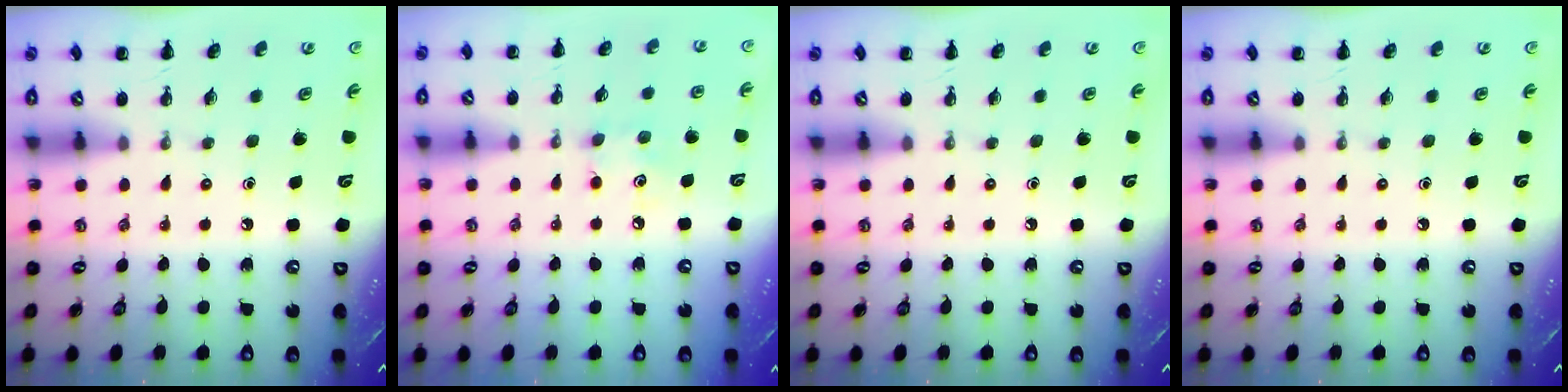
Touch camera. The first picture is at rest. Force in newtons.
{"total": 5.6, "press": 5.5, "slide": 1.0}
{"total": 0.0}
{"total": 0.0}